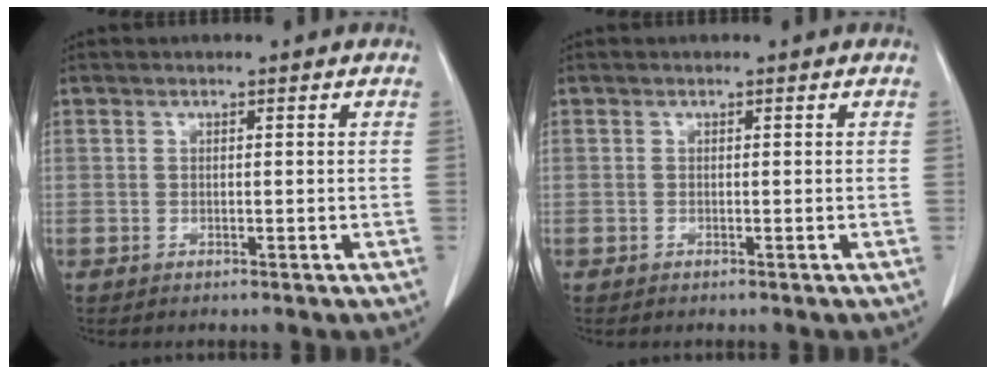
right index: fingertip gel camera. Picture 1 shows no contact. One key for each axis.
{"total": 0.0}